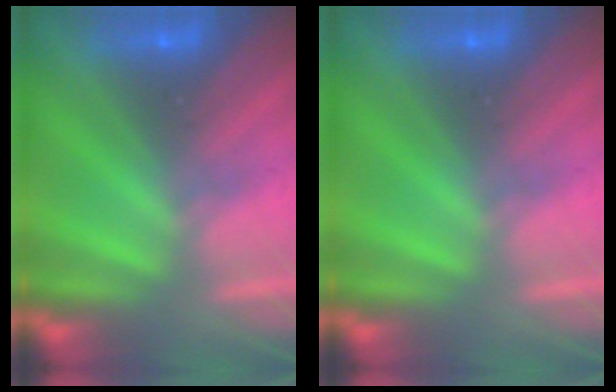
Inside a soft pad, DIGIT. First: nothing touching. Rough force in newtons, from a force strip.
{"total": 0.0}